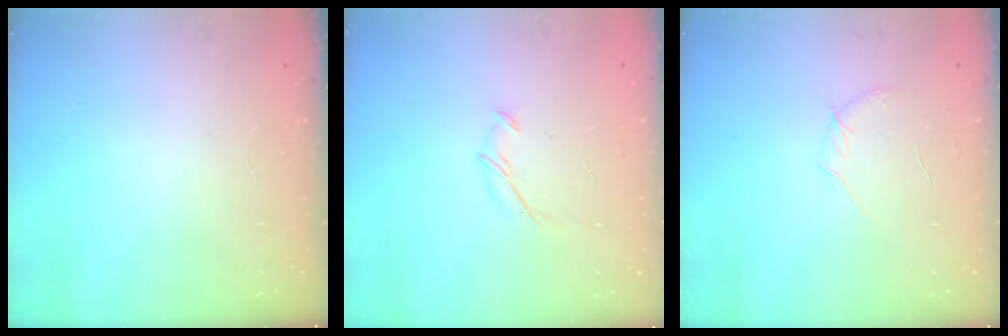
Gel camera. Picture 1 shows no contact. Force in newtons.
{"total": 6.2, "press": 6.1, "slide": 1.0}
{"total": 5.8, "press": 5.6, "slide": 1.6}